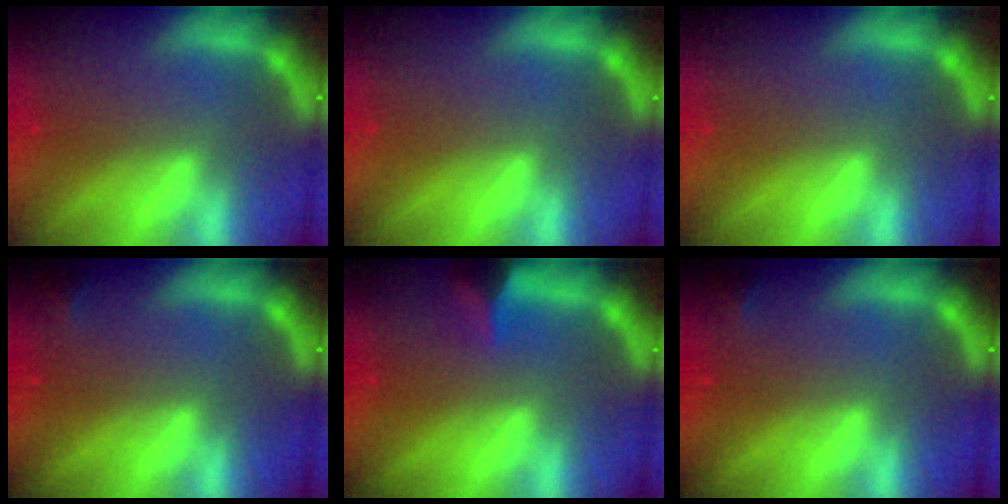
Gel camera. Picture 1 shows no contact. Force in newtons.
{"total": 0.0}
{"total": 0.0}
{"total": 0.9}
{"total": 2.9}
{"total": 0.9}